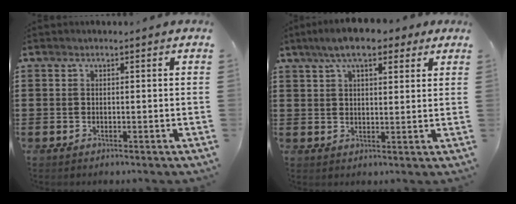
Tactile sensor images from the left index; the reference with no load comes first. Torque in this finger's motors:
{"motor_torque": [1.70, -0.44, 0.83, 0.20]}